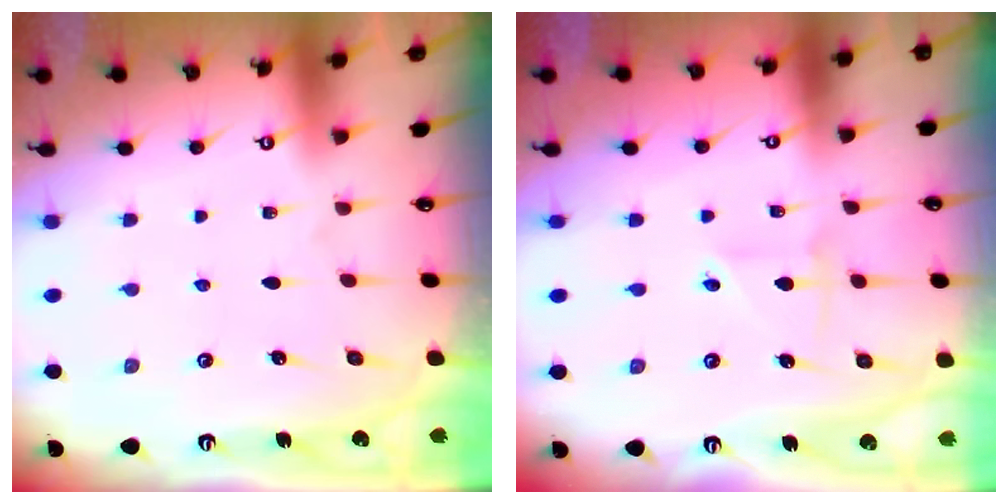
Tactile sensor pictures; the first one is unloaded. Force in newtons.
{"total": 2.6, "press": 2.4, "slide": 0.9}